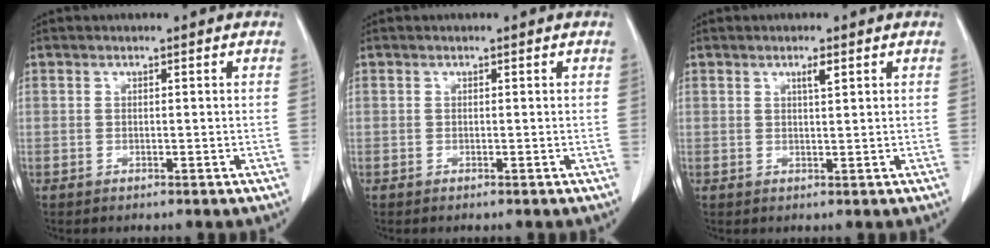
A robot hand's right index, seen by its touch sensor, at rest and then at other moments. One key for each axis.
{"total": 0.0}
{"total": 1.6, "fx": 0.9, "fy": 0.1, "fz": 1.3, "tx": -0.024, "ty": -0.002, "tz": 0.014}